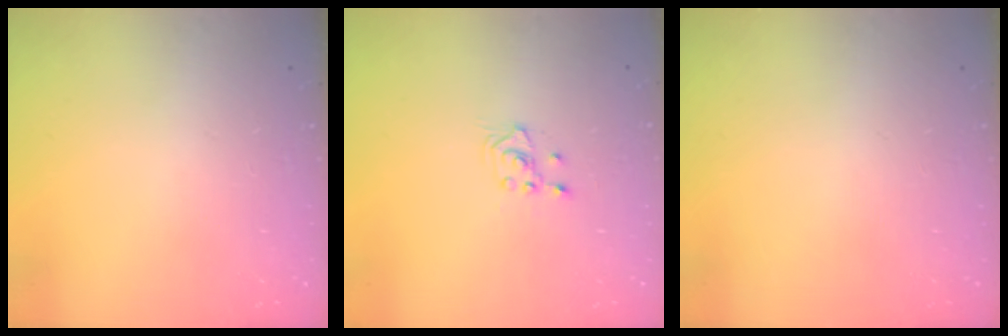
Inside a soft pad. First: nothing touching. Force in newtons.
{"total": 2.5, "press": 2.4, "slide": 0.9}
{"total": 0.0}